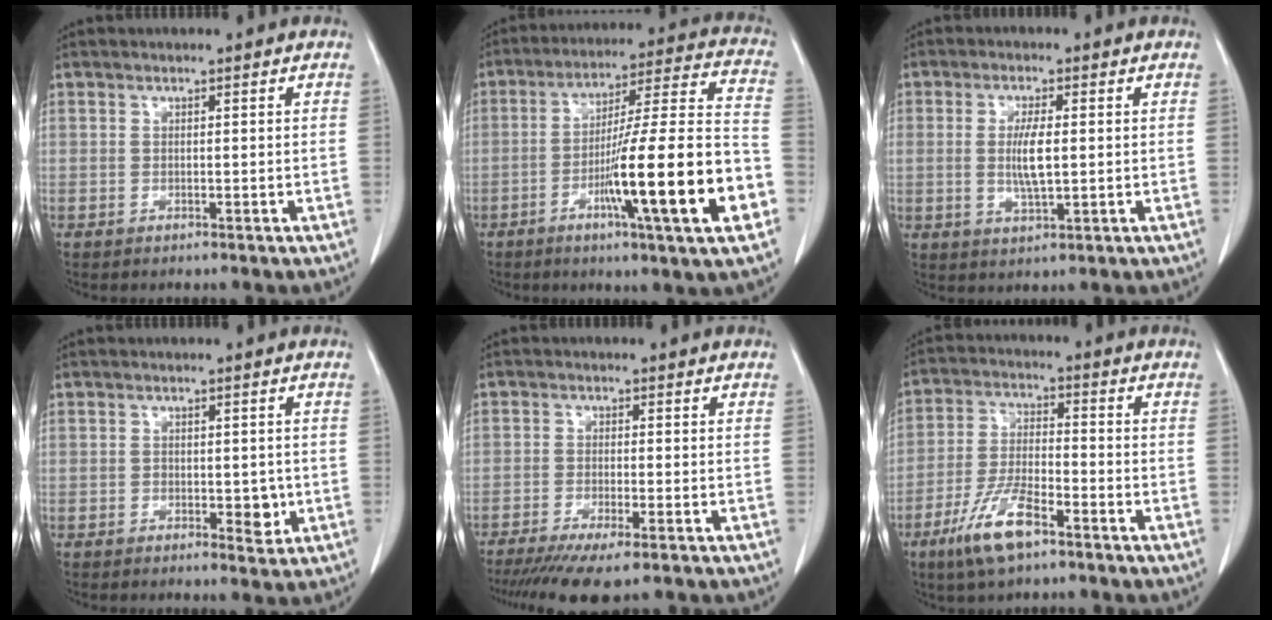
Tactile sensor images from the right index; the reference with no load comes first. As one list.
[{"total": 21.0, "force": [-7.2, 0.3, 19.8], "torque": [-0.279, -0.004, -0.114]}, {"total": 5.1, "force": [0.1, 1.0, 5.0], "torque": [-0.102, -0.004, 0.002]}, {"total": 3.4, "force": [-0.8, 1.9, 2.7], "torque": [-0.029, 0.000, -0.006]}, {"total": 9.8, "force": [-7.4, 0.9, 6.3], "torque": [-0.094, -0.020, -0.116]}, {"total": 9.5, "force": [-5.9, 2.6, 7.0], "torque": [-0.146, -0.011, -0.110]}]